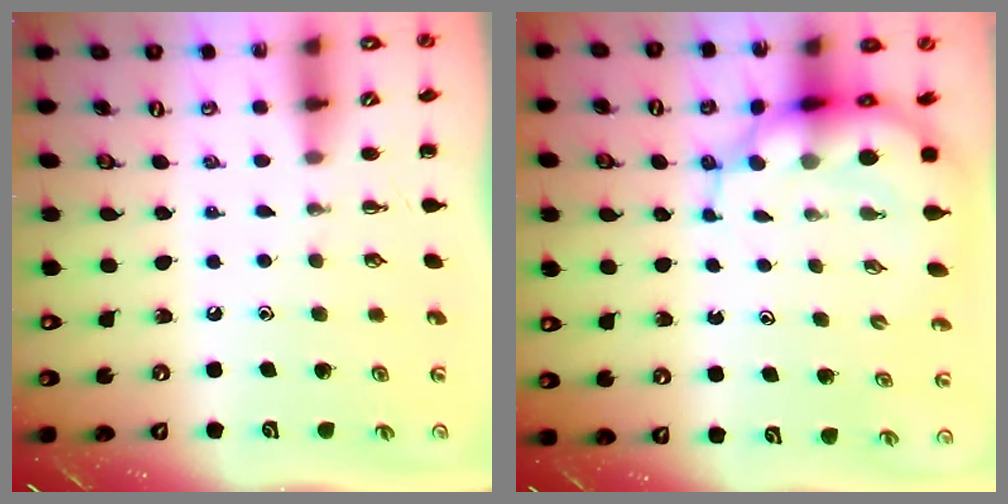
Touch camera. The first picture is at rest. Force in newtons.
{"total": 8.3, "press": 8.0, "slide": 2.3}